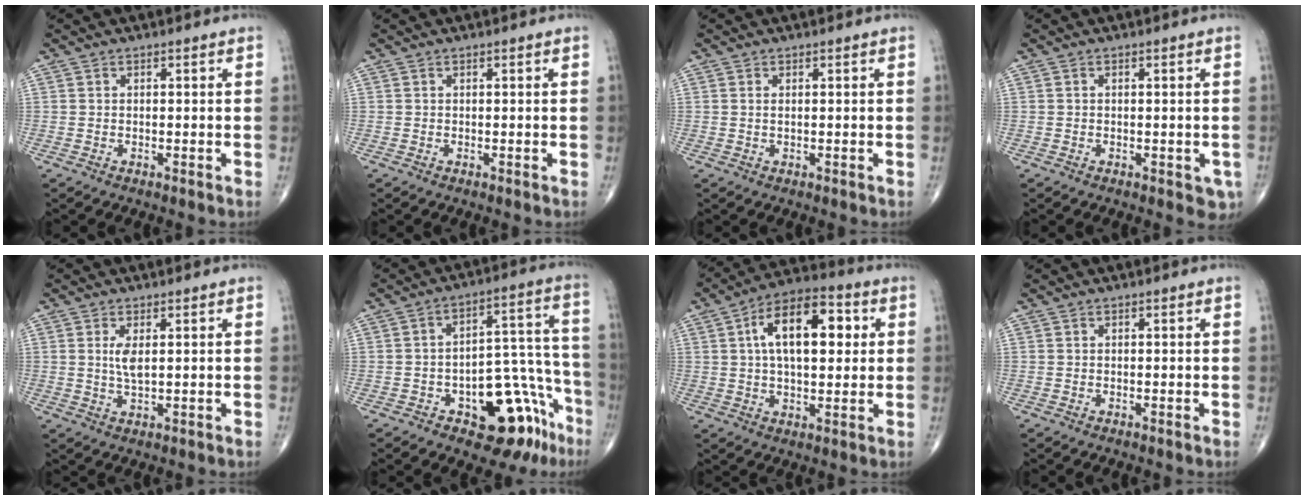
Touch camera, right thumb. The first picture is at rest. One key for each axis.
{"total": 0.0}
{"total": 0.6, "fx": 0.2, "fy": 0.2, "fz": 0.6, "tx": -0.016, "ty": 0.001, "tz": 0.005}
{"total": 3.0, "fx": -0.9, "fy": 1.6, "fz": 2.4, "tx": -0.009, "ty": -0.001, "tz": -0.009}
{"total": 3.4, "fx": 0.8, "fy": 1.1, "fz": 3.1, "tx": -0.064, "ty": -0.009, "tz": 0.019}
{"total": 17.3, "fx": -9.2, "fy": 8.4, "fz": 11.9, "tx": -0.097, "ty": 0.091, "tz": -0.120}
{"total": 15.4, "fx": 3.4, "fy": 7.8, "fz": 12.8, "tx": -0.190, "ty": 0.017, "tz": 0.050}
{"total": 0.0}